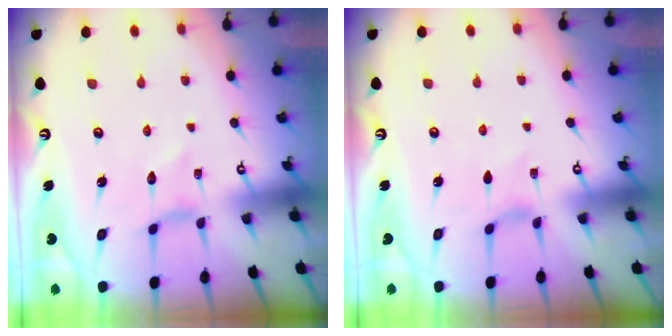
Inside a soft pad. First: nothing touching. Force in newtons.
{"total": 0.8, "press": 0.8, "slide": 0.3}